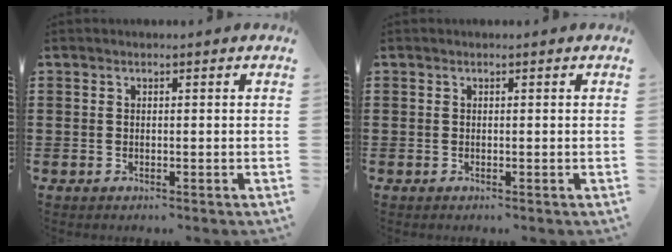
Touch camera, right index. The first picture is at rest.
{"total": 0.0}